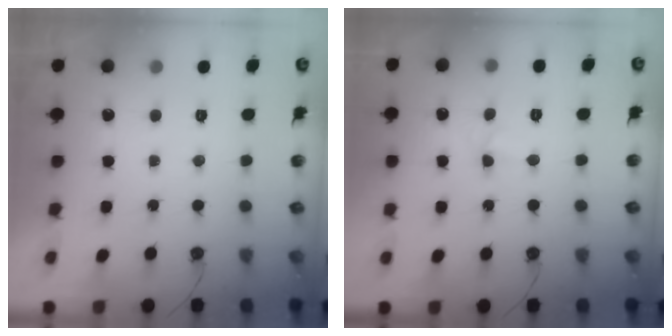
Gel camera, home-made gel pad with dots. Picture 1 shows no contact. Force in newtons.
{"total": 4.9, "press": 4.8, "slide": 0.7}